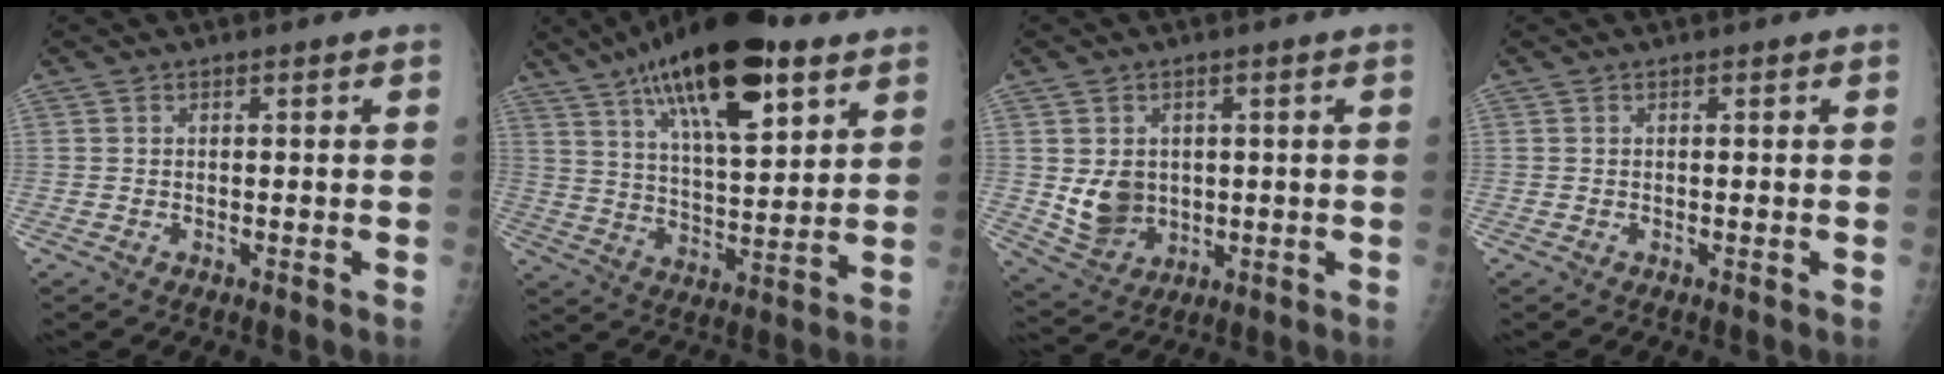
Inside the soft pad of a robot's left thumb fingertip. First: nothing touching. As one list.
[{"total": 23.3, "force": [12.6, 8.5, 17.6], "torque": [-0.274, -0.029, 0.210]}, {"total": 7.6, "force": [0.3, 6.2, 4.3], "torque": [-0.050, -0.011, 0.025]}, {"total": 0.0}]